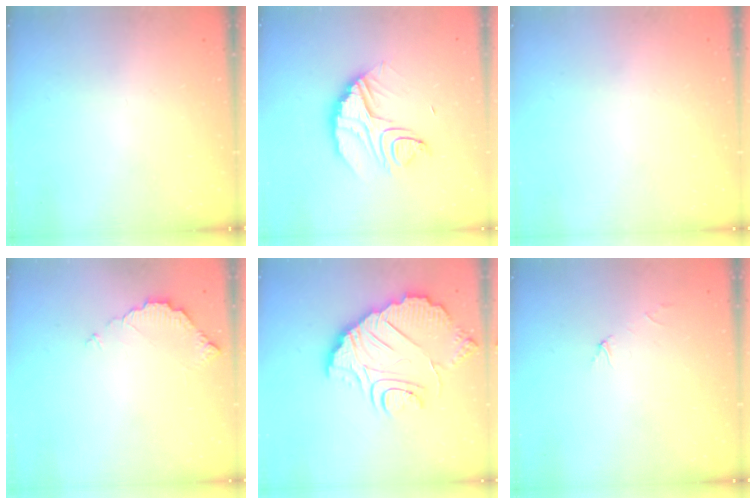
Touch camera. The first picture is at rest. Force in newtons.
{"total": 11.5, "press": 11.5, "slide": 0.8}
{"total": 2.3, "press": 2.3, "slide": 0.1}
{"total": 3.5, "press": 3.5, "slide": 0.2}
{"total": 12.5, "press": 12.4, "slide": 0.9}
{"total": 2.9, "press": 2.9, "slide": 0.3}